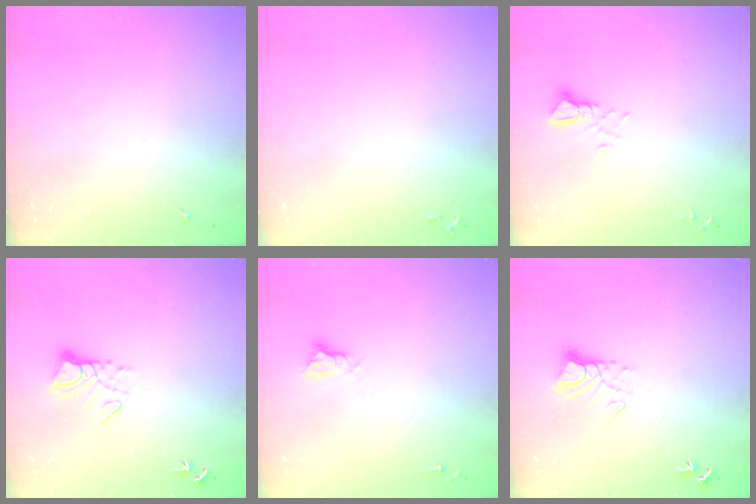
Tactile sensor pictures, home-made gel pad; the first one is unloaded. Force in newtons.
{"total": 2.8, "press": 2.8, "slide": 0.4}
{"total": 2.7, "press": 2.7, "slide": 0.1}
{"total": 8.3, "press": 8.3, "slide": 0.8}
{"total": 3.6, "press": 3.6, "slide": 0.4}
{"total": 7.3, "press": 7.3, "slide": 0.7}